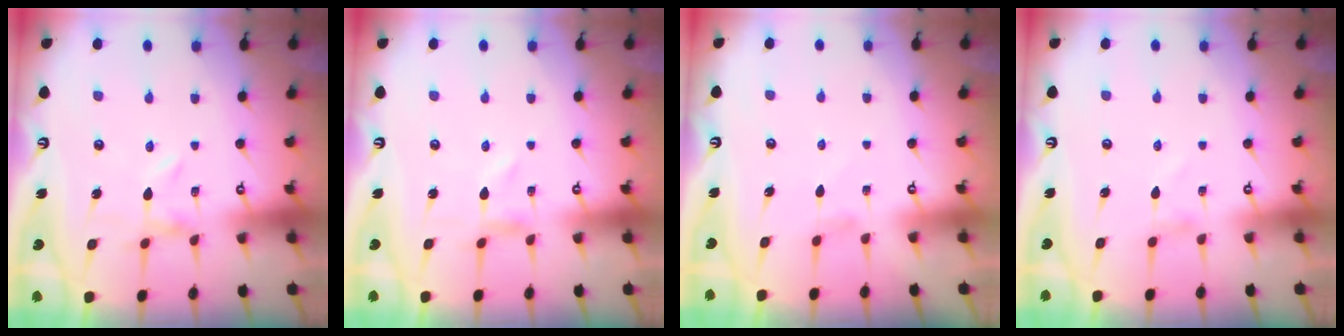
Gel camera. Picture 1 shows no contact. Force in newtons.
{"total": 0.0}
{"total": 0.9, "press": 0.9, "slide": 0.3}
{"total": 1.3, "press": 1.3, "slide": 0.1}